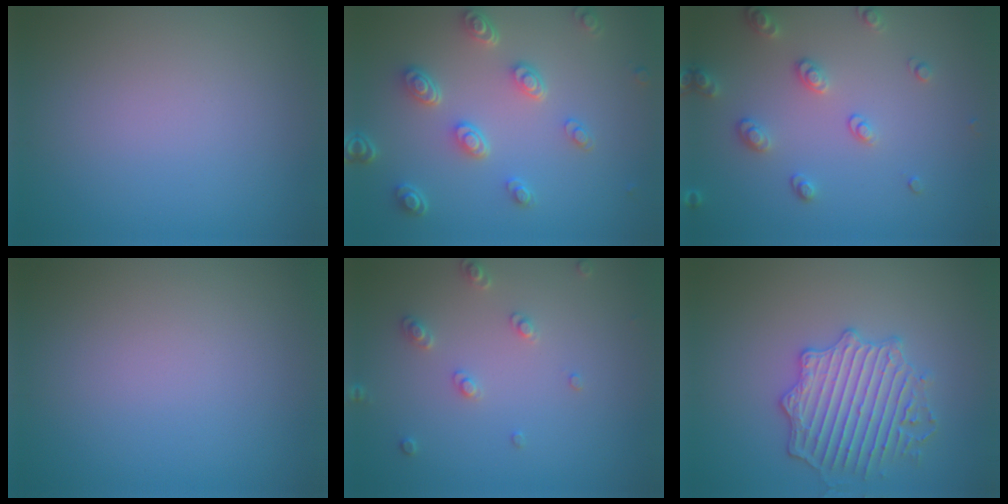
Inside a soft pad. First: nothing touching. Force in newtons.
{"total": 4.6, "press": 3.4, "slide": 3.0}
{"total": 2.6, "press": 2.6, "slide": 0.6}
{"total": 0.0}
{"total": 1.9, "press": 1.8, "slide": 0.5}
{"total": 4.2, "press": 4.1, "slide": 1.0}